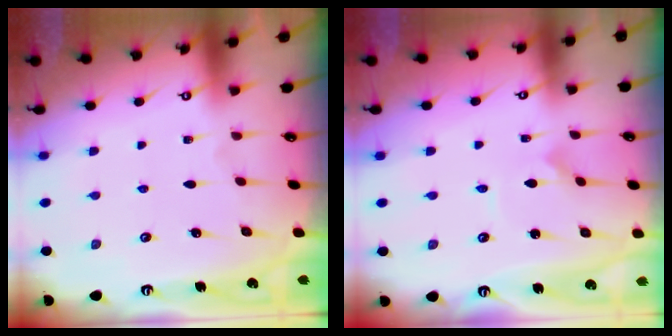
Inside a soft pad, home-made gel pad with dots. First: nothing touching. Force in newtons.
{"total": 1.0, "press": 1.0, "slide": 0.0}